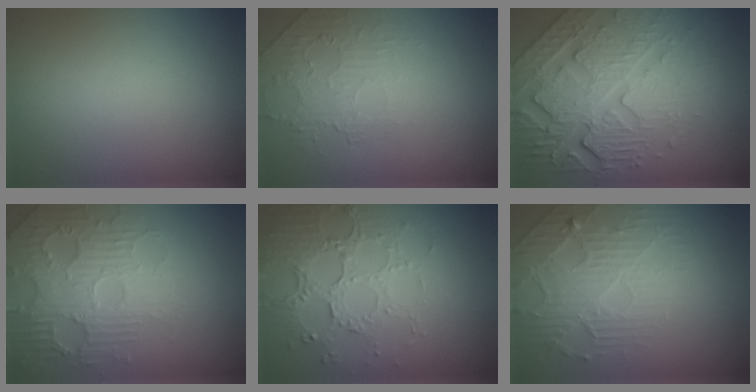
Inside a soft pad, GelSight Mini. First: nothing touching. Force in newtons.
{"total": 2.0, "press": 0.9, "slide": 1.8}
{"total": 8.6, "press": 5.9, "slide": 6.3}
{"total": 4.8, "press": 4.5, "slide": 1.5}
{"total": 5.2, "press": 3.8, "slide": 3.5}
{"total": 4.1, "press": 3.8, "slide": 1.6}